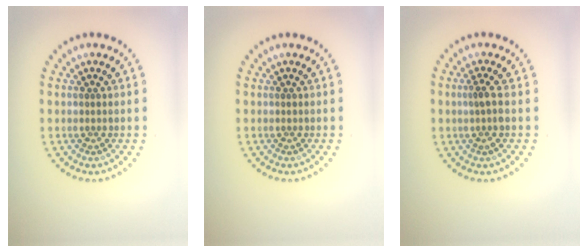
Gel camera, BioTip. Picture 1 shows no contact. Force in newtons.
{"total": 0.0}
{"total": 1.3, "press": 1.0, "slide": 0.8}